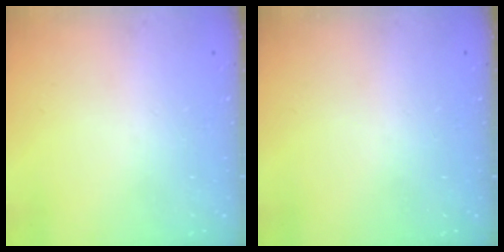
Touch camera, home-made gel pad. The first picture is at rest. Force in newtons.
{"total": 0.0}